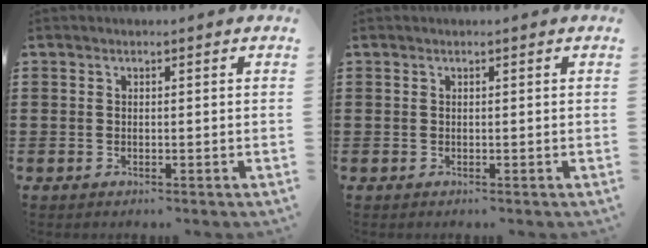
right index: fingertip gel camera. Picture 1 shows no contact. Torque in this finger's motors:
{"motor_torque": [0.00, 0.26, -0.01, 0.00]}